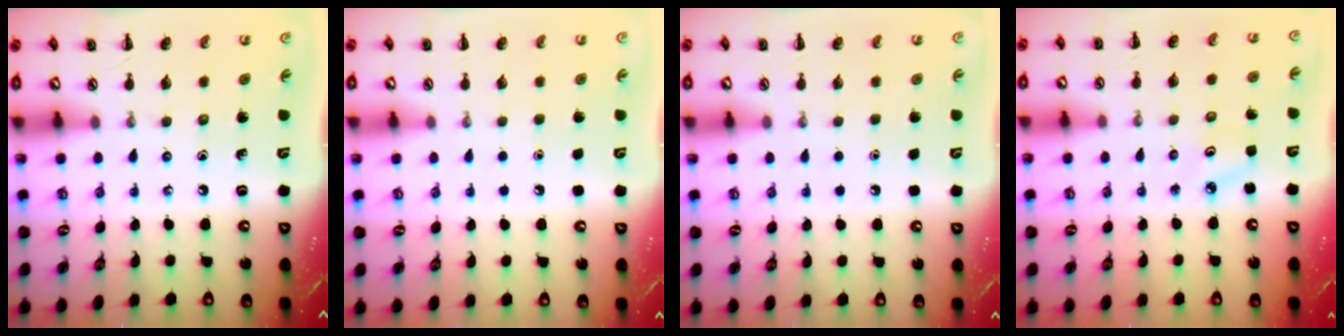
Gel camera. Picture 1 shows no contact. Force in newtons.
{"total": 1.7, "press": 1.7, "slide": 0.1}
{"total": 1.6, "press": 1.6, "slide": 0.1}
{"total": 2.3, "press": 2.2, "slide": 0.5}